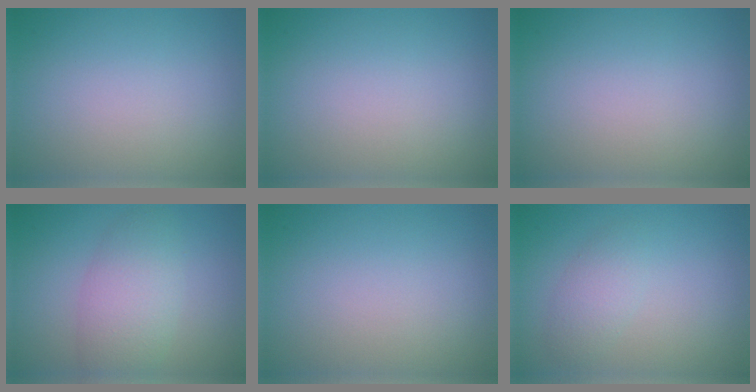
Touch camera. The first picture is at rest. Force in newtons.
{"total": 0.0}
{"total": 0.0}
{"total": 4.3, "press": 4.3, "slide": 0.1}
{"total": 0.0}
{"total": 1.8, "press": 1.8, "slide": 0.0}